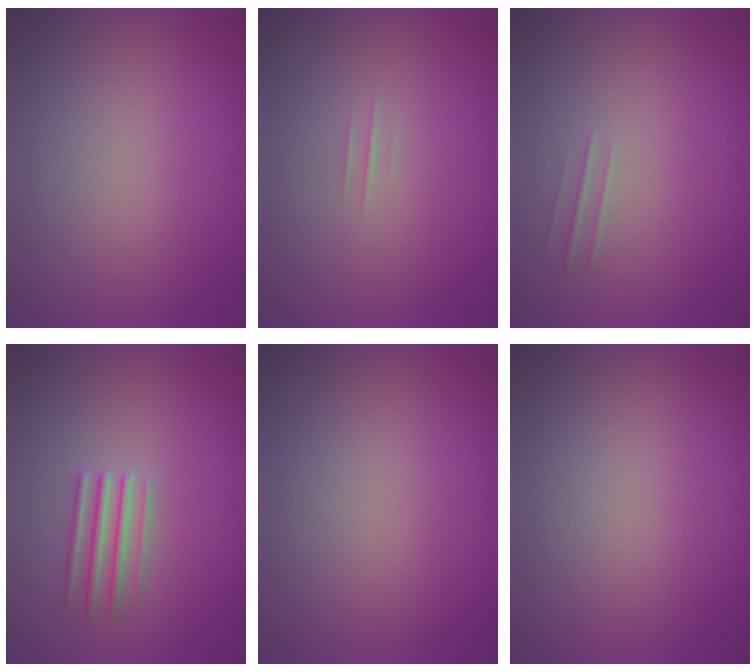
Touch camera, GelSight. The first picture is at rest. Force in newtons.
{"total": 1.3}
{"total": 1.5}
{"total": 2.9}
{"total": 0.0}
{"total": 0.0}